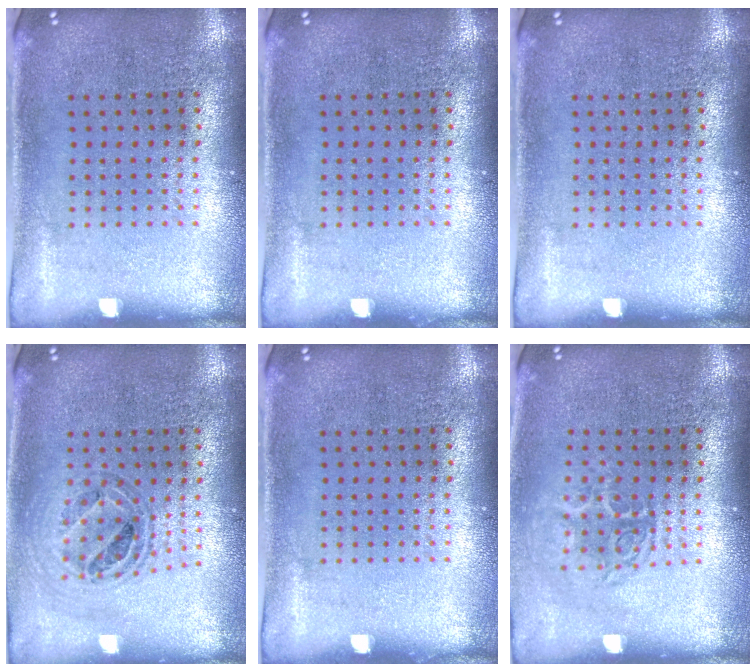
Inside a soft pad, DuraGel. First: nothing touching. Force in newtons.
{"total": 0.0}
{"total": 0.0}
{"total": 0.7, "press": 0.7, "slide": 0.0}
{"total": 0.0}
{"total": 1.7, "press": 1.3, "slide": 1.1}